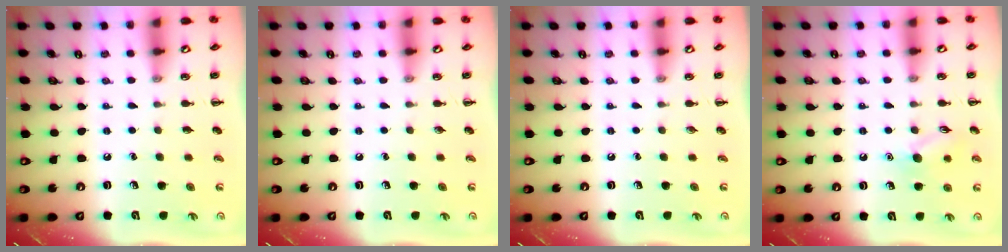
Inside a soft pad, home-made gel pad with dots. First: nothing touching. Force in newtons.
{"total": 0.0}
{"total": 0.0}
{"total": 8.5, "press": 8.5, "slide": 1.1}